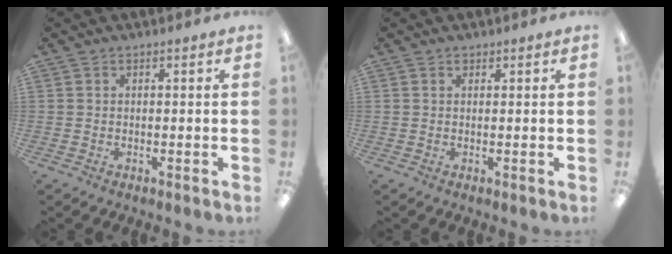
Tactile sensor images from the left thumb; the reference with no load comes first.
{"total": 0.9, "force": [0.6, 0.6, 0.2], "torque": [0.003, -0.002, 0.009]}